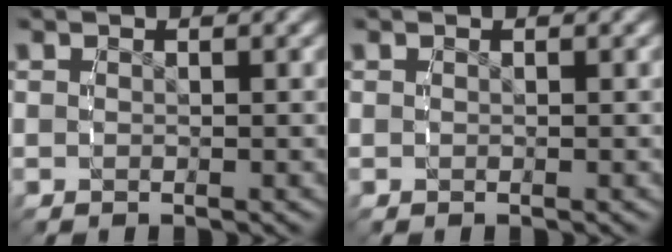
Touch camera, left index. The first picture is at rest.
{"total": 0.0}